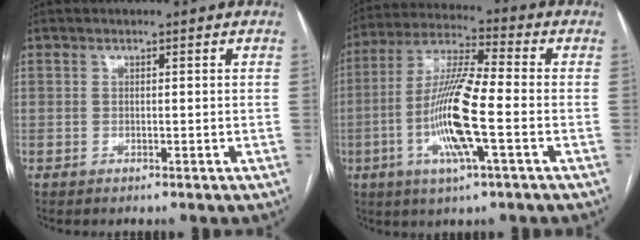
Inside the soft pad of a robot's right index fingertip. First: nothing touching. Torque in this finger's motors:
{"motor_torque": [1.97, -0.03, 0.43, 0.21]}